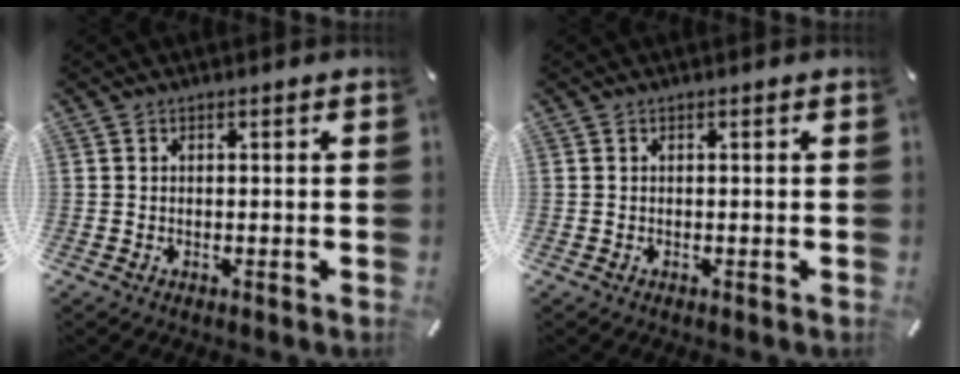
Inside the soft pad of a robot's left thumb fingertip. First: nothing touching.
{"total": 0.0}